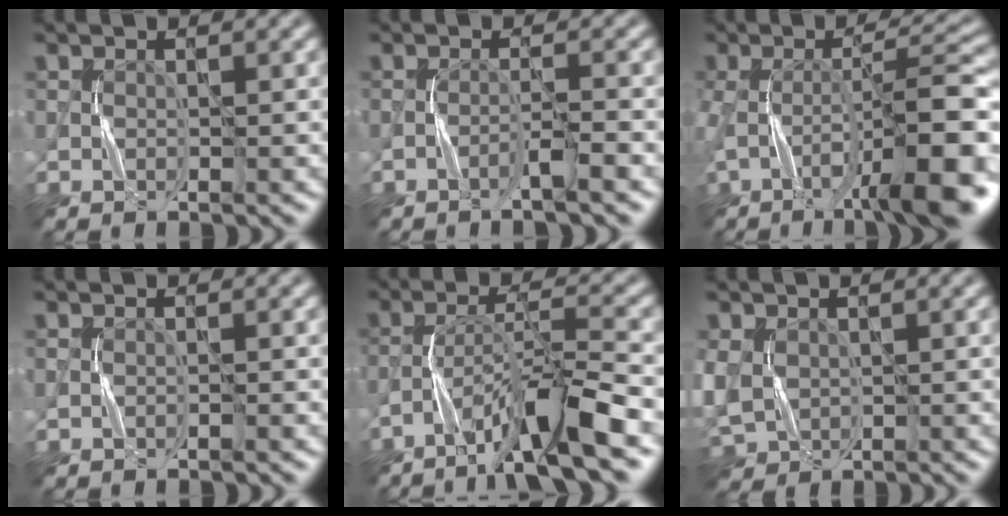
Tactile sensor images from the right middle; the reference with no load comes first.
{"total": 1.9, "force": [-1.2, 0.0, 1.5], "torque": [-0.018, 0.009, -0.033]}
{"total": 11.5, "force": [-3.8, 3.2, 10.3], "torque": [-0.156, 0.004, -0.061]}
{"total": 0.0}
{"total": 7.9, "force": [-4.9, 0.9, 6.1], "torque": [-0.103, 0.013, -0.087]}
{"total": 4.2, "force": [0.1, 3.2, 2.6], "torque": [-0.073, -0.003, 0.000]}